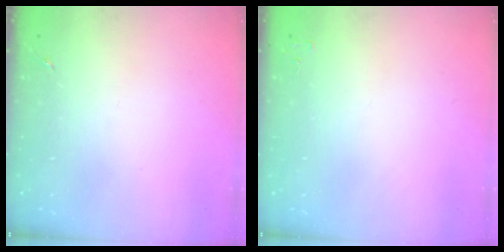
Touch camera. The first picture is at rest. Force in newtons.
{"total": 2.2, "press": 2.2, "slide": 0.2}